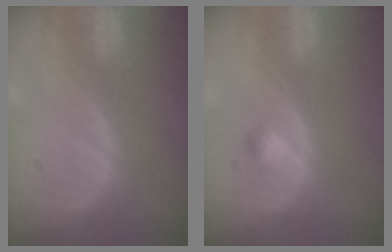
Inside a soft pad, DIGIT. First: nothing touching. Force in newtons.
{"total": 1.5, "press": 1.5, "slide": 0.3}